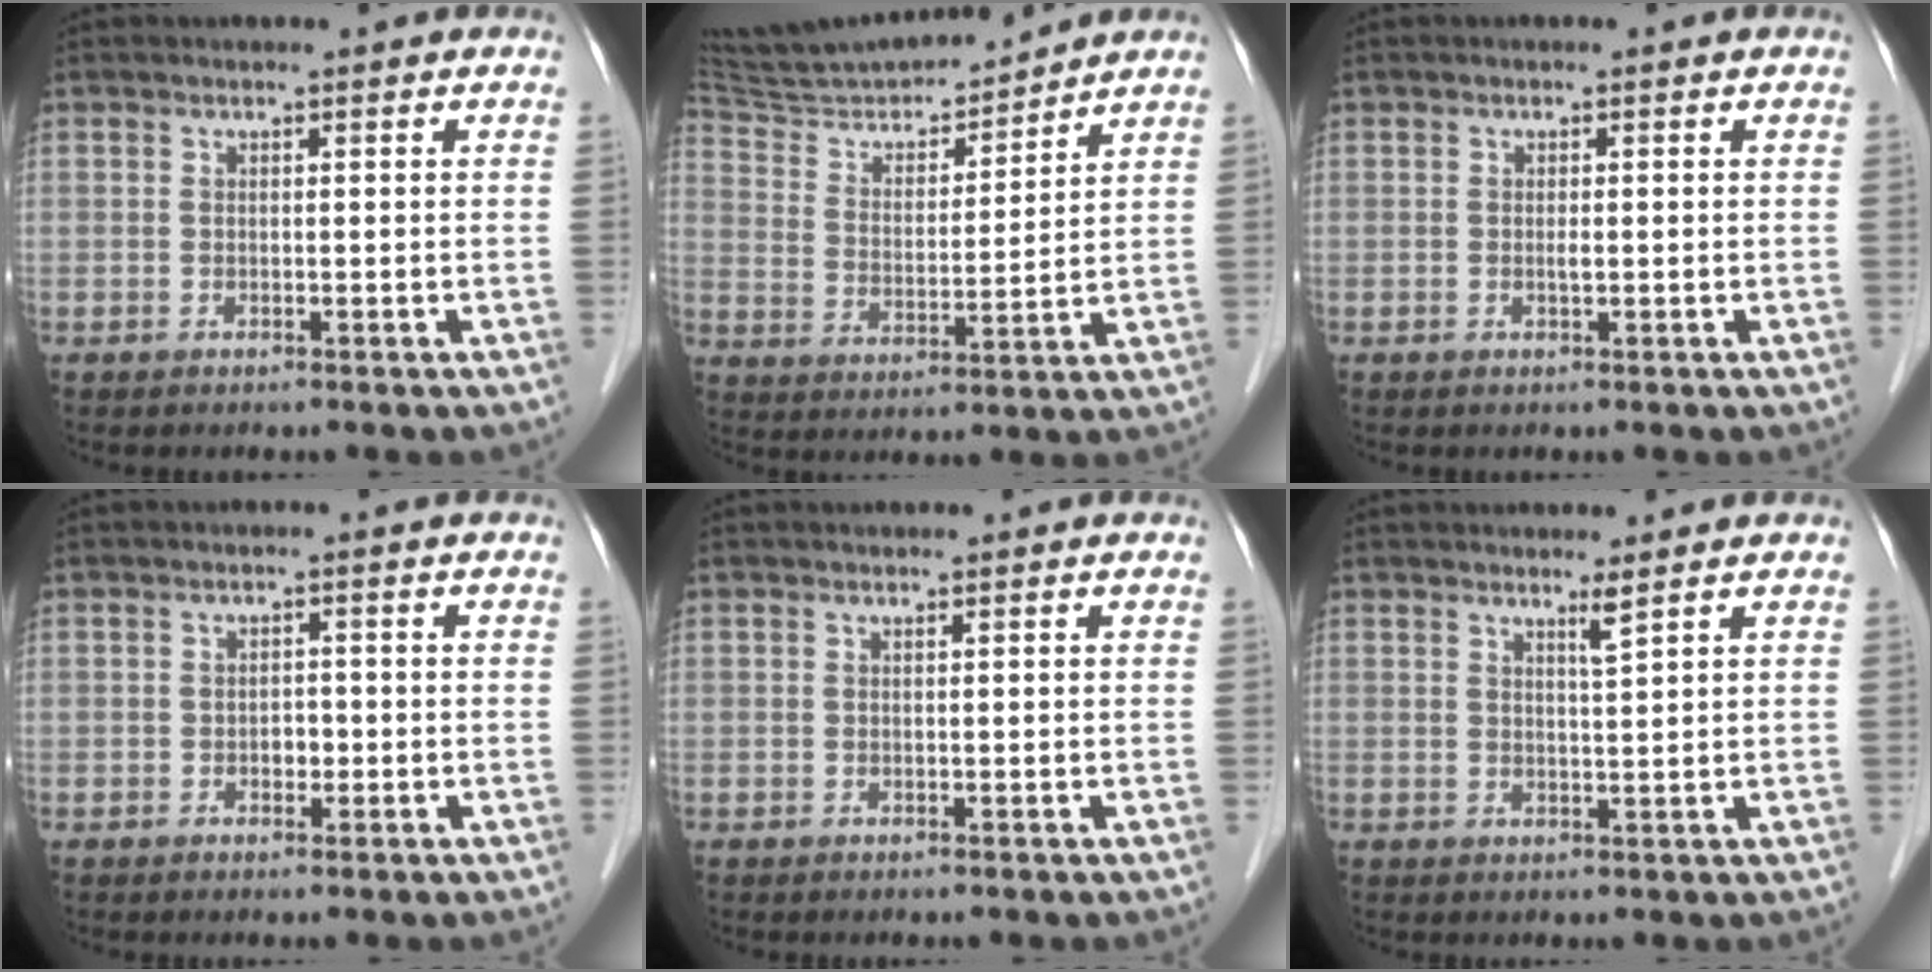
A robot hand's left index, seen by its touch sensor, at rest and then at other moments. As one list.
[{"total": 15.6, "force": [14.7, 1.8, 5.0], "torque": [-0.089, 0.006, 0.260]}, {"total": 0.7, "force": [-0.2, 0.1, 0.6], "torque": [-0.013, -0.005, -0.003]}, {"total": 1.8, "force": [-0.7, 1.2, 1.1], "torque": [-0.015, 0.001, -0.010]}, {"total": 0.0}, {"total": 1.7, "force": [1.1, -0.5, 1.1], "torque": [-0.025, -0.012, 0.023]}]